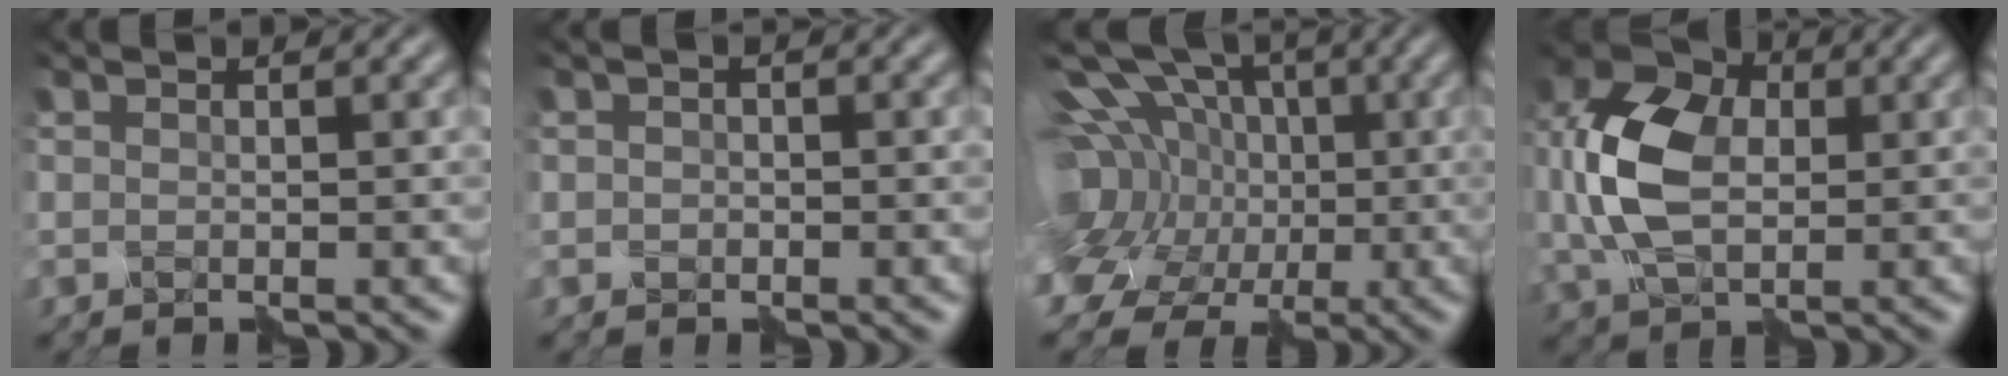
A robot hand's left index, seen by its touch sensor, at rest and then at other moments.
{"total": 0.6, "force": [-0.3, 0.6, 0.0], "torque": [0.005, -0.004, -0.007]}
{"total": 13.9, "force": [1.4, 10.8, 8.7], "torque": [-0.172, 0.011, 0.006]}
{"total": 9.1, "force": [0.6, 6.2, 6.6], "torque": [-0.158, 0.007, 0.005]}